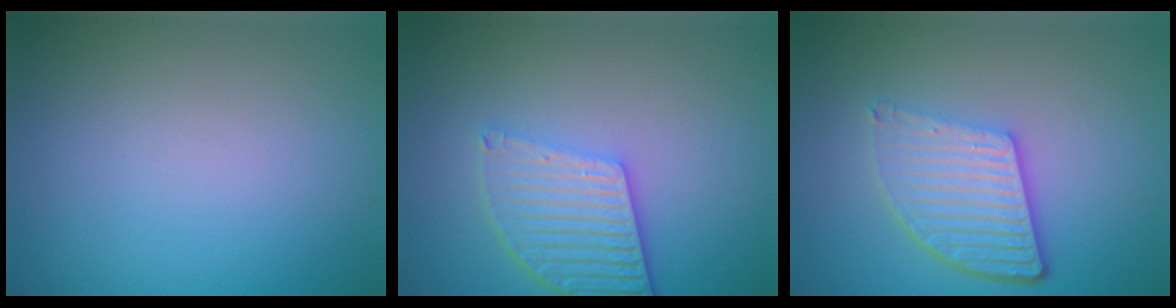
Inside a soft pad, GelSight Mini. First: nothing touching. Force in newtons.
{"total": 5.1, "press": 3.8, "slide": 3.3}
{"total": 5.4, "press": 3.8, "slide": 3.9}